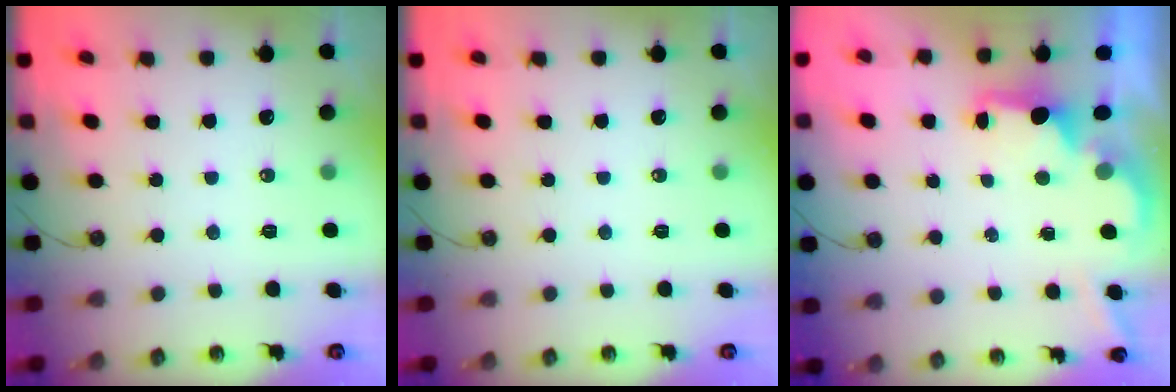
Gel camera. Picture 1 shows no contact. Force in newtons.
{"total": 0.0}
{"total": 2.2, "press": 2.1, "slide": 0.8}